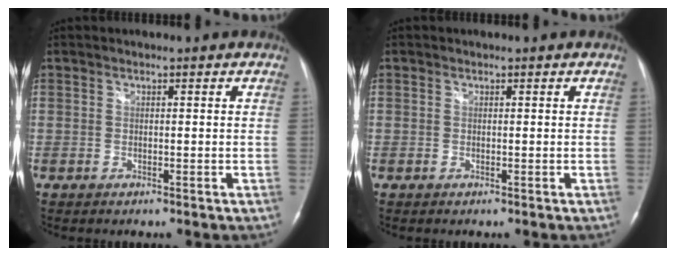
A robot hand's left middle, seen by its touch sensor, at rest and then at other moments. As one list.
[{"total": 0.5, "force": [-0.1, 0.5, 0.1], "torque": [0.000, 0.004, -0.003]}]